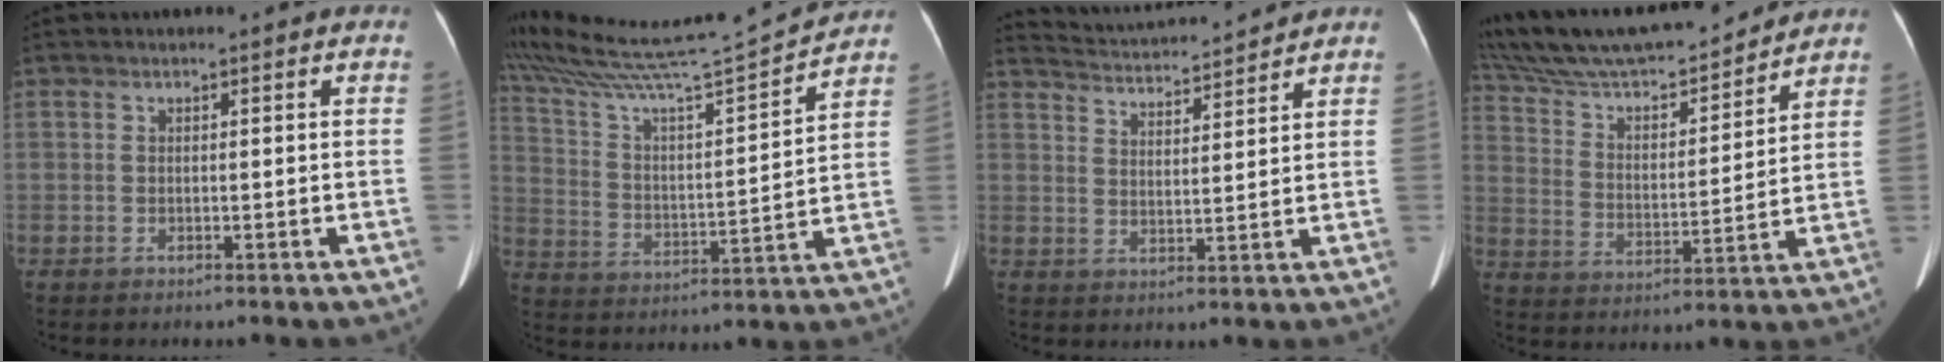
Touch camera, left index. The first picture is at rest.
{"total": 20.2, "force": [18.9, -2.2, 6.5], "torque": [-0.142, -0.031, 0.305]}
{"total": 10.9, "force": [10.6, 0.4, 2.4], "torque": [-0.055, 0.018, 0.168]}
{"total": 23.2, "force": [20.9, 4.0, 9.5], "torque": [-0.179, 0.018, 0.333]}